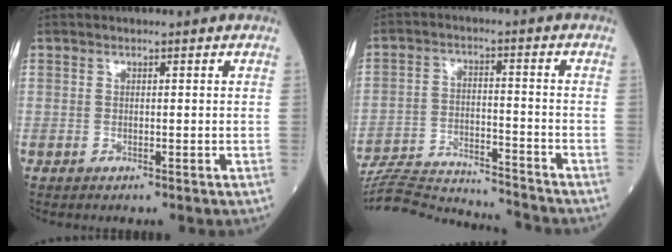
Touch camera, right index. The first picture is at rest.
{"total": 18.3, "force": [-17.7, 0.7, 4.5], "torque": [-0.101, -0.008, -0.269]}